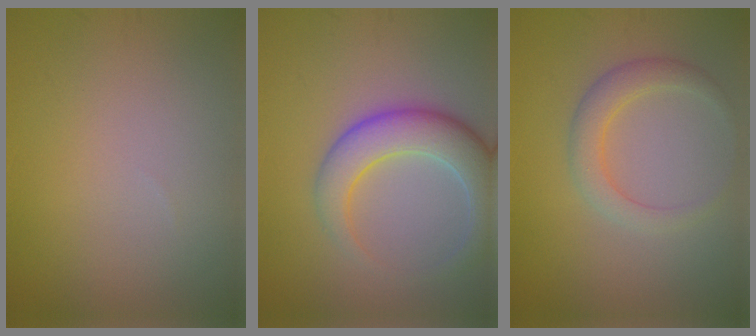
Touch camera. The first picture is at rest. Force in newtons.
{"total": 6.1, "press": 6.1, "slide": 0.4}
{"total": 2.8, "press": 2.8, "slide": 0.0}